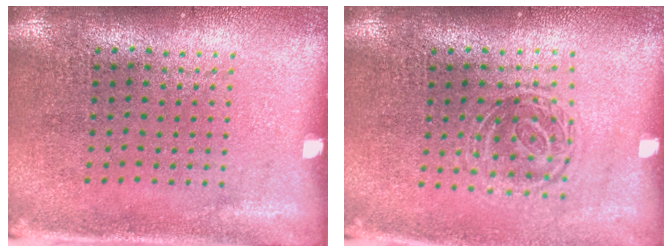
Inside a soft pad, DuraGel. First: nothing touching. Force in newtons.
{"total": 1.4, "press": 1.1, "slide": 0.9}